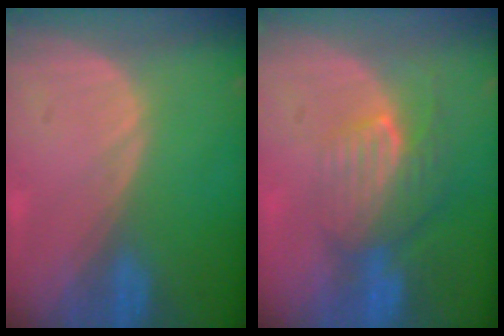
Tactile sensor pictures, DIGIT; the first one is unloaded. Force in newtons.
{"total": 8.1, "press": 7.2, "slide": 3.6}